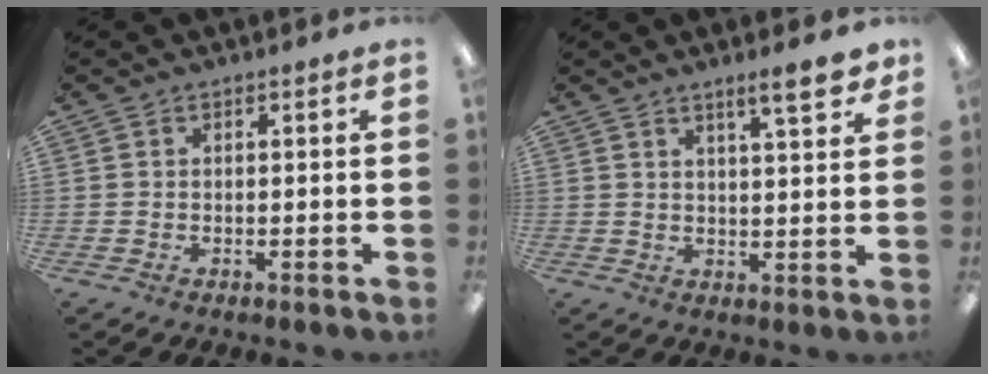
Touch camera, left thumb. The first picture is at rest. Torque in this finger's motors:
{"motor_torque": [0.05, 0.04, -0.13, -0.13, 0.07]}